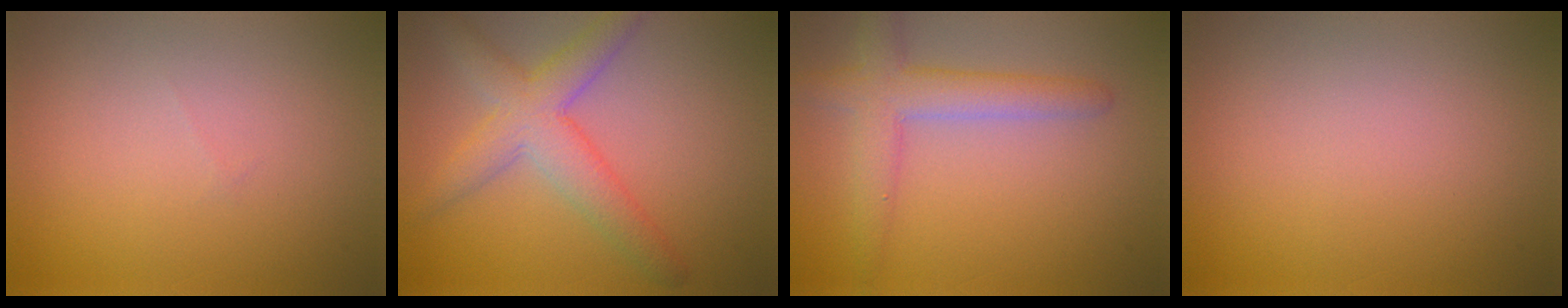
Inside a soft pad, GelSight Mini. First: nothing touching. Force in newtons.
{"total": 5.2, "press": 5.2, "slide": 0.2}
{"total": 4.3, "press": 4.3, "slide": 0.1}
{"total": 0.0}